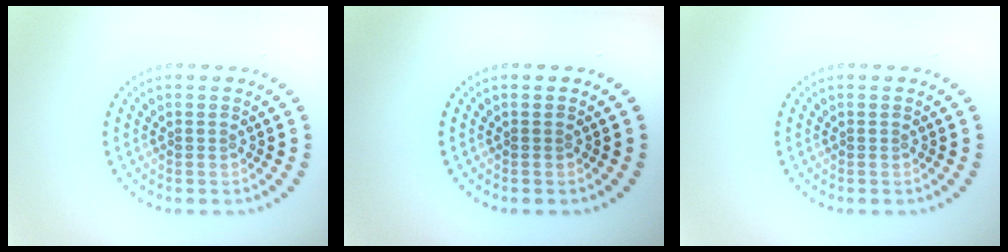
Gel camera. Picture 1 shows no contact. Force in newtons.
{"total": 0.0}
{"total": 0.0}